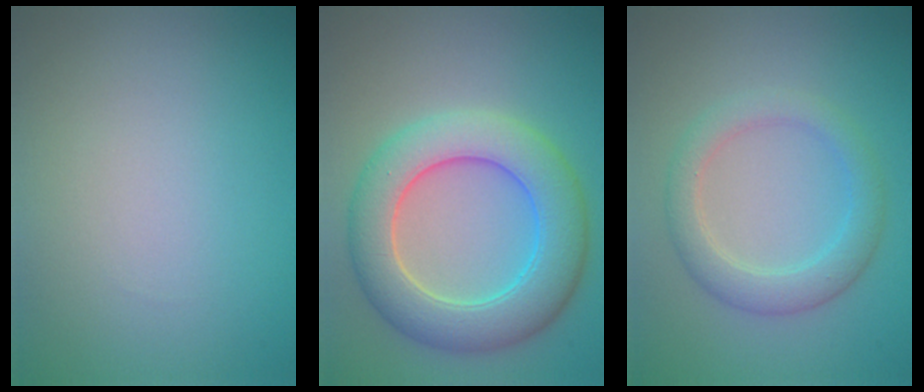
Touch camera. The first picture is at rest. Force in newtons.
{"total": 7.6, "press": 7.6, "slide": 0.3}
{"total": 3.3, "press": 3.3, "slide": 0.1}